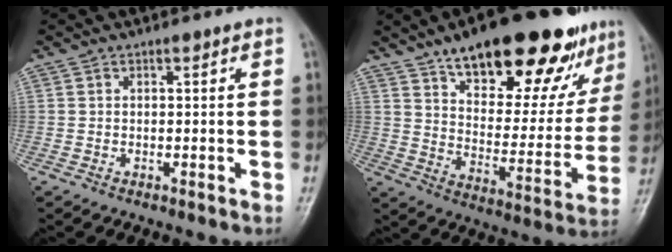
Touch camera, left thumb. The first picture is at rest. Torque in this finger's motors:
{"motor_torque": [0.92, 0.82, 1.56, -1.21, 0.20]}